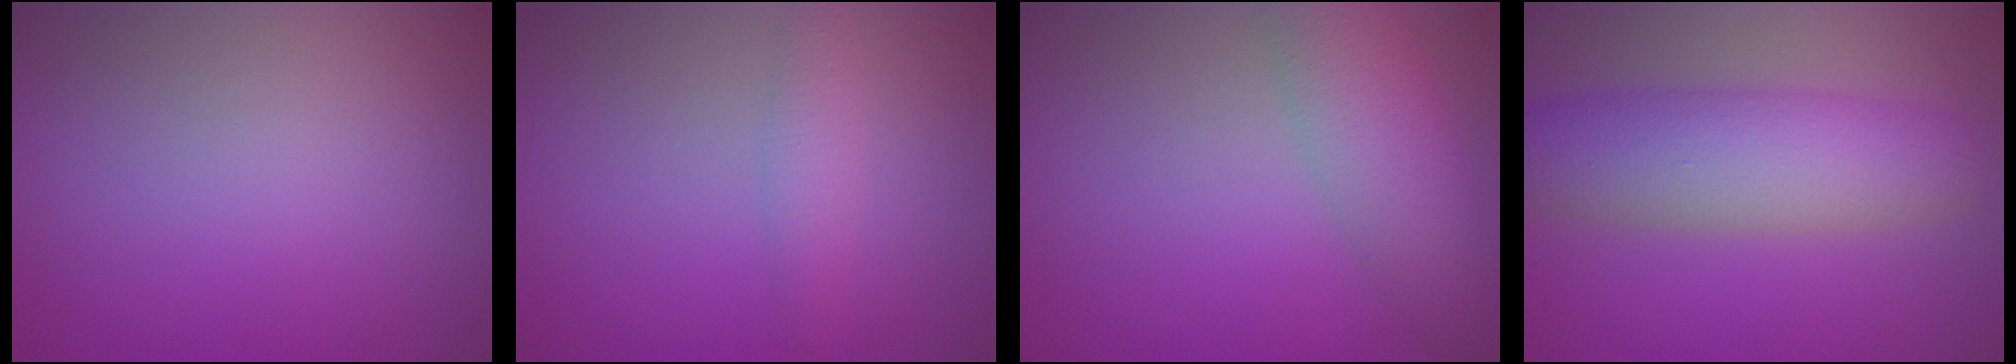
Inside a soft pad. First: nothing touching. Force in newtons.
{"total": 1.7, "press": 1.7, "slide": 0.1}
{"total": 5.6, "press": 5.6, "slide": 0.3}
{"total": 6.9, "press": 6.9, "slide": 0.3}